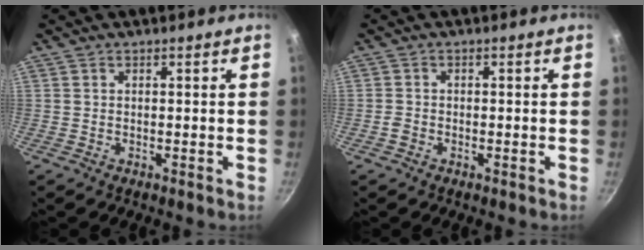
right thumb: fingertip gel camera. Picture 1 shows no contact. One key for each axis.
{"total": 1.3, "fx": -0.8, "fy": 0.8, "fz": 0.5, "tx": -0.016, "ty": 0.006, "tz": -0.017}